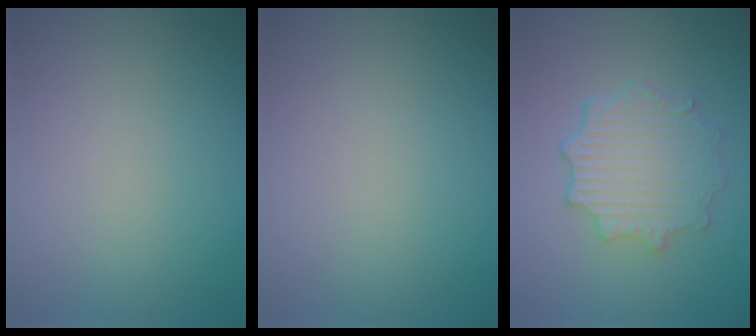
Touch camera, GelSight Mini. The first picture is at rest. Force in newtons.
{"total": 0.0}
{"total": 4.6, "press": 3.8, "slide": 2.6}